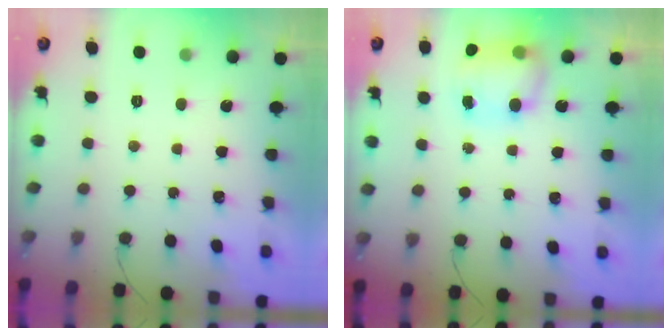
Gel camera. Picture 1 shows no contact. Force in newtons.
{"total": 7.2, "press": 7.1, "slide": 1.5}